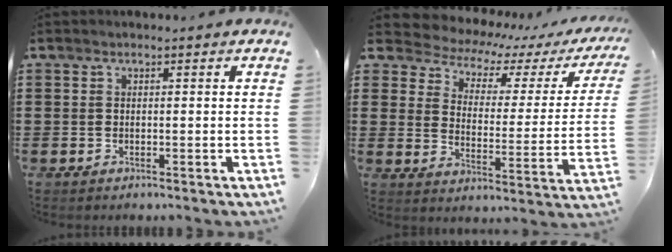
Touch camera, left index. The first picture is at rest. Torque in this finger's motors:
{"motor_torque": [2.14, 0.00, 0.61, -0.01]}